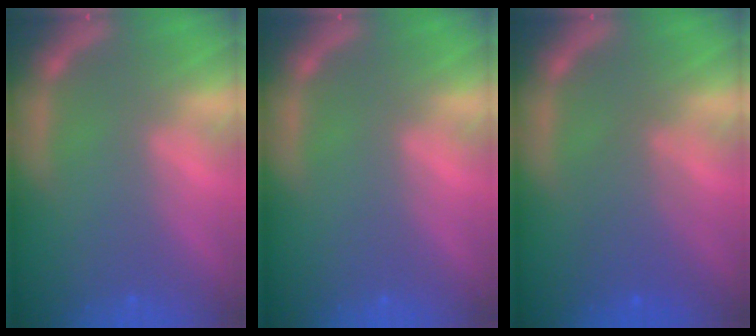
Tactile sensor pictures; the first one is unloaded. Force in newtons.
{"total": 0.0}
{"total": 3.6}